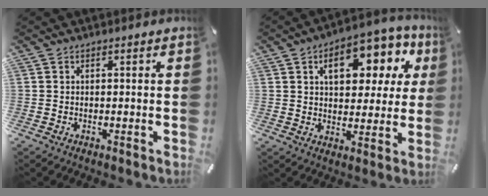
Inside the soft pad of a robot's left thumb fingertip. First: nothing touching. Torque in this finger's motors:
{"motor_torque": [2.36, 2.38, 1.34, -1.23, 0.25]}